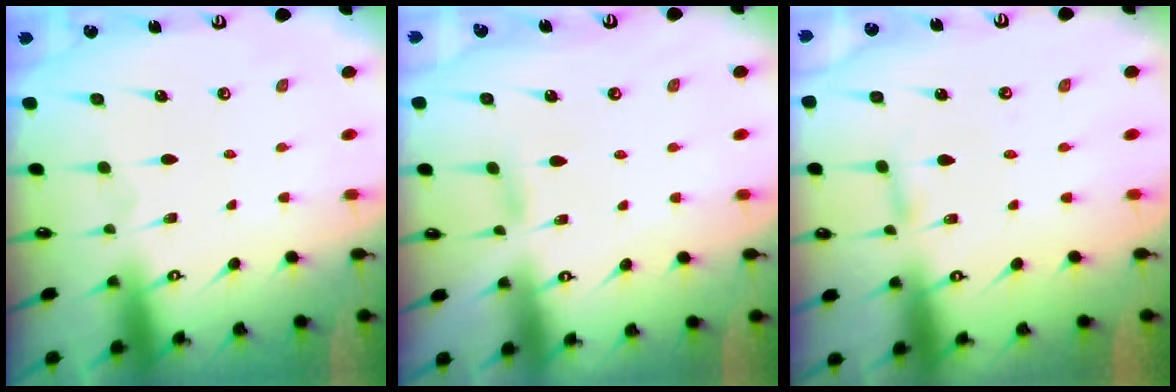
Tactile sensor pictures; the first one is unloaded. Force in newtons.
{"total": 4.9, "press": 4.9, "slide": 0.5}
{"total": 2.9, "press": 2.9, "slide": 0.3}